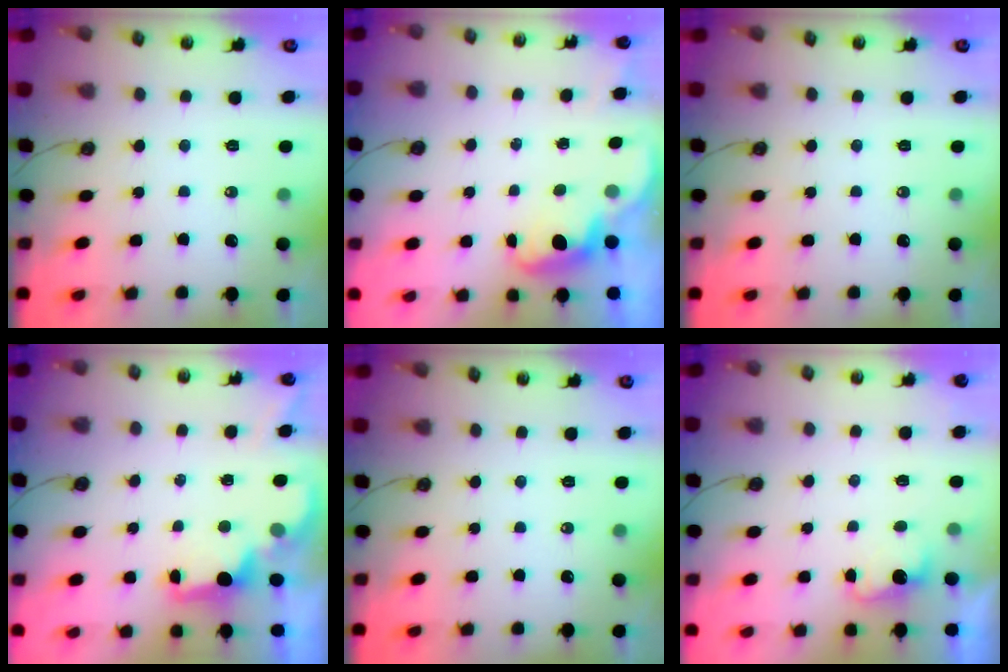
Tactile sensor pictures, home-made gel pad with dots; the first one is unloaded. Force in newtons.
{"total": 2.5, "press": 2.4, "slide": 0.7}
{"total": 0.0}
{"total": 1.9, "press": 1.7, "slide": 0.8}
{"total": 0.0}
{"total": 2.8, "press": 2.7, "slide": 0.9}